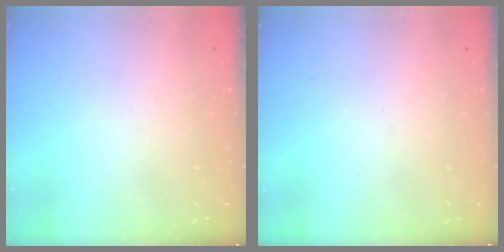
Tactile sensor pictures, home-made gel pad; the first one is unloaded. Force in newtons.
{"total": 0.0}